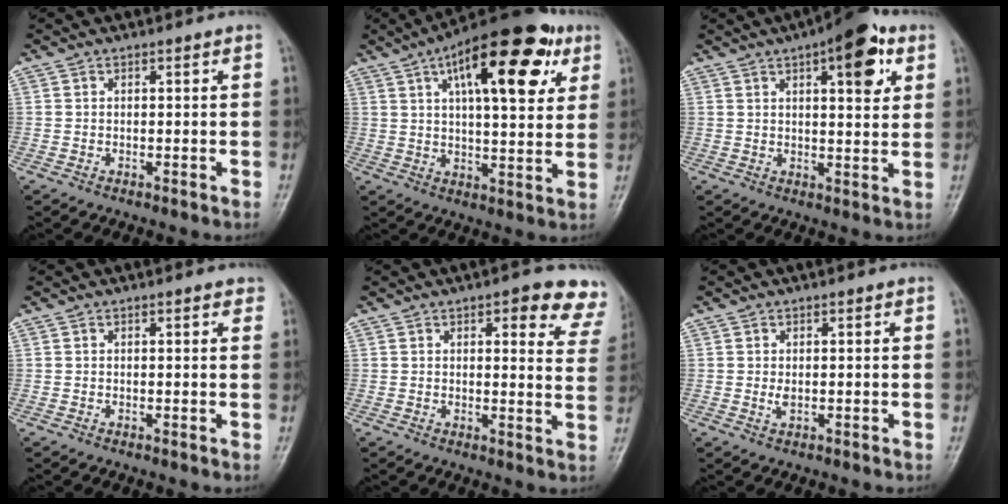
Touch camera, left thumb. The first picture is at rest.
{"total": 21.5, "force": [9.2, 8.3, 17.5], "torque": [-0.234, -0.005, 0.132]}
{"total": 11.4, "force": [5.1, 4.2, 9.3], "torque": [-0.099, -0.012, 0.062]}
{"total": 1.5, "force": [1.0, 0.6, 1.0], "torque": [-0.005, 0.000, 0.008]}
{"total": 11.1, "force": [7.5, 4.1, 7.1], "torque": [-0.038, -0.030, 0.067]}
{"total": 1.3, "force": [0.2, 0.7, 1.1], "torque": [-0.018, -0.003, 0.005]}